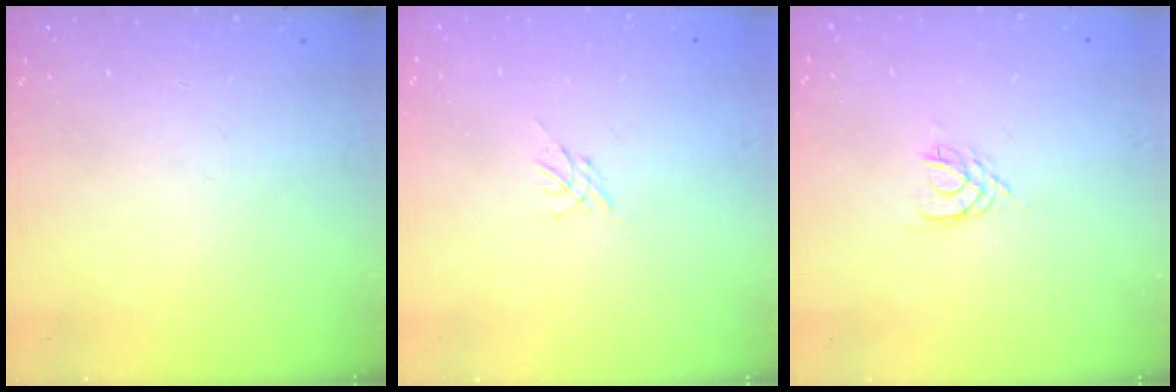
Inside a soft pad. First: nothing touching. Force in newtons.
{"total": 0.0}
{"total": 2.0, "press": 1.9, "slide": 0.3}